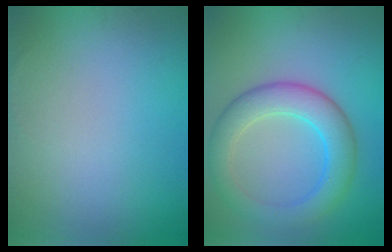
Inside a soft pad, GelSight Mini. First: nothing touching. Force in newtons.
{"total": 5.7, "press": 5.7, "slide": 0.1}